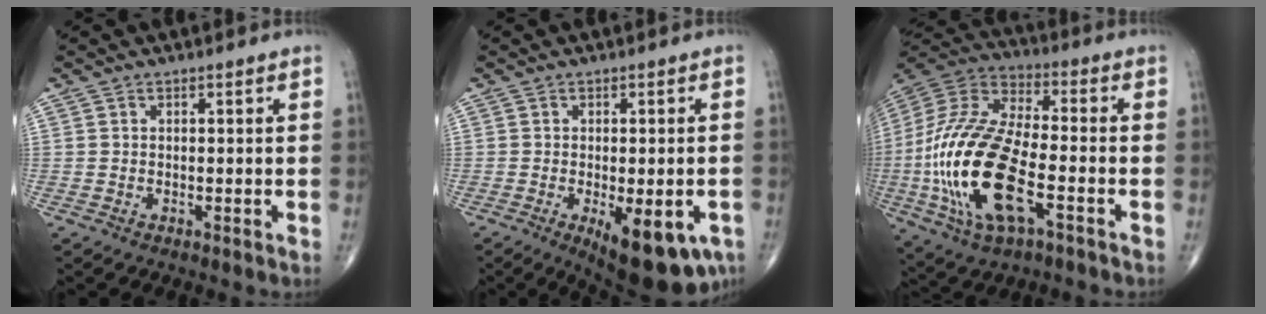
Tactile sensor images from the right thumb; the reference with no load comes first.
{"total": 13.5, "force": [-5.7, 5.4, 11.0], "torque": [-0.113, -0.002, -0.065]}
{"total": 25.2, "force": [-6.5, 10.6, 21.9], "torque": [-0.495, 0.006, -0.114]}